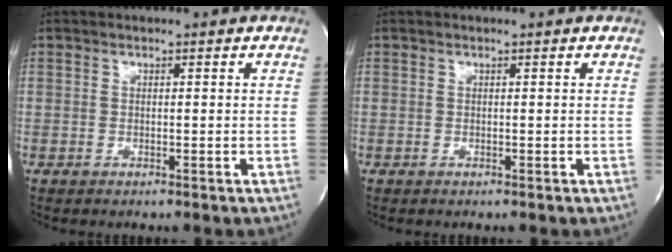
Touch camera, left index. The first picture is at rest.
{"total": 0.0}